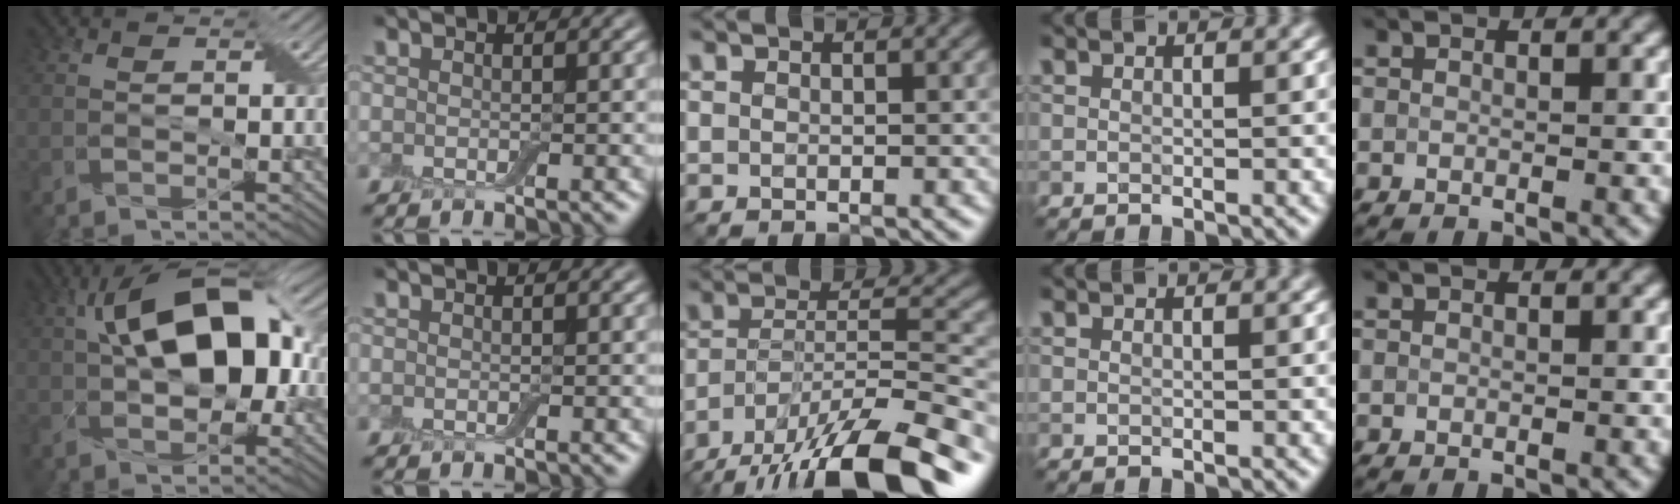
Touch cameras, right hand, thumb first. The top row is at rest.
{"thumb": {"total": 15.5, "force": [2.7, 8.3, 12.7], "torque": [-0.205, 0.034, 0.033]}, "middle": {"total": 14.3, "force": [-10.6, 4.1, 8.7], "torque": [-0.166, -0.008, -0.179]}}